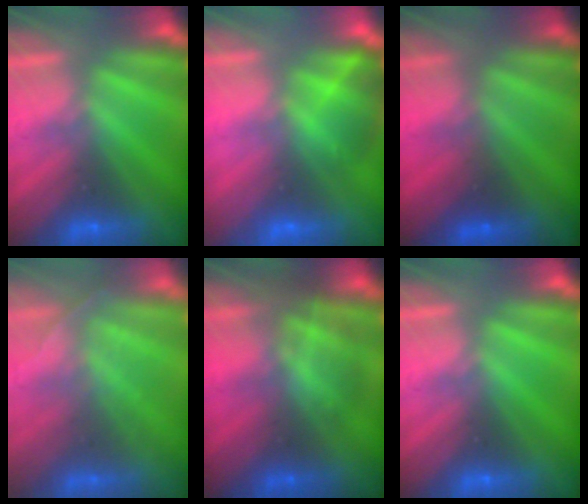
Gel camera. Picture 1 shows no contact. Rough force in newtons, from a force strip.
{"total": 2.9}
{"total": 1.7}
{"total": 1.7}
{"total": 2.9}
{"total": 0.0}